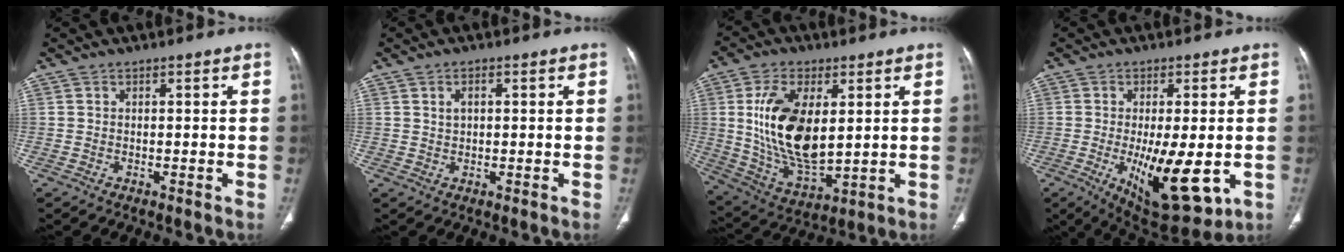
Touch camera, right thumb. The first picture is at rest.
{"total": 2.0, "force": [0.6, 1.3, 1.5], "torque": [-0.025, 0.001, 0.013]}
{"total": 17.8, "force": [3.1, 9.2, 14.9], "torque": [-0.269, -0.021, 0.071]}
{"total": 15.3, "force": [-3.1, 5.7, 13.8], "torque": [-0.211, -0.024, -0.028]}